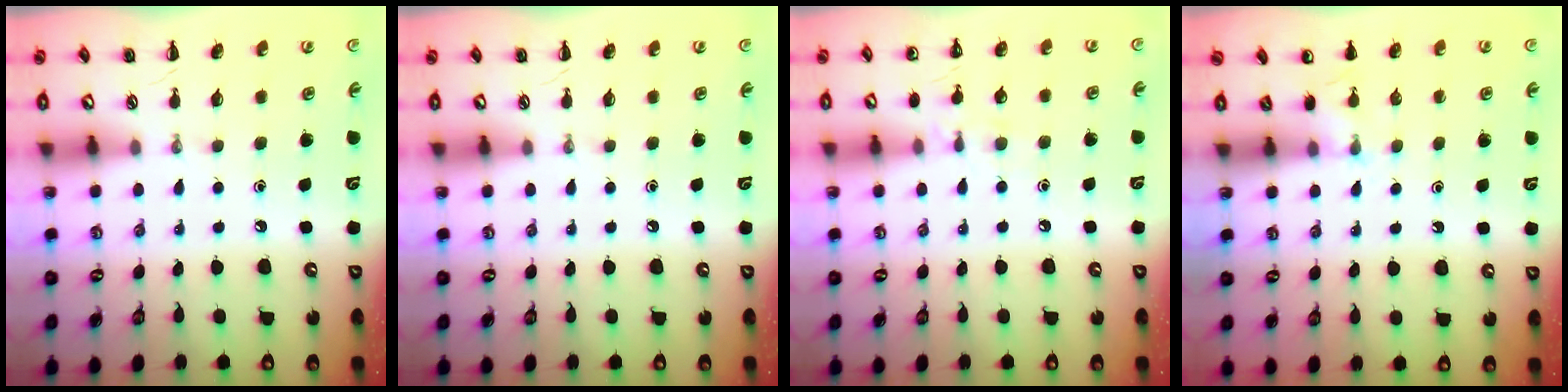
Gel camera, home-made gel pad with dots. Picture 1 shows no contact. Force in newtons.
{"total": 0.0}
{"total": 7.4, "press": 7.1, "slide": 2.1}
{"total": 5.2, "press": 5.0, "slide": 1.5}